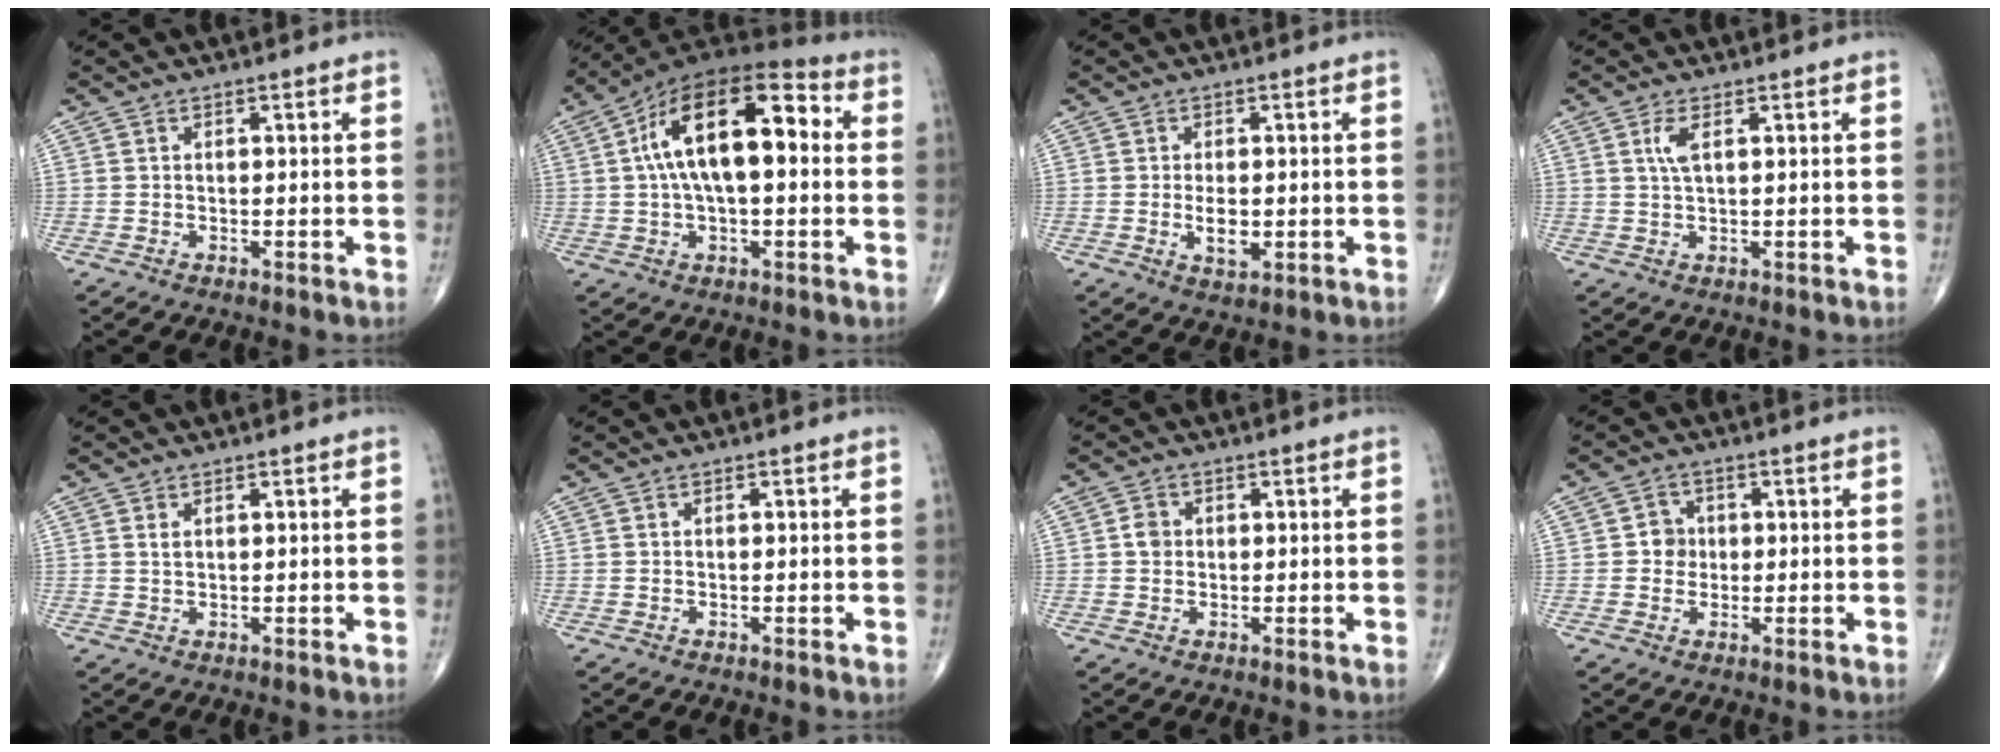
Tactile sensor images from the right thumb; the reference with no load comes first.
{"total": 18.9, "force": [2.9, 8.9, 16.4], "torque": [-0.269, 0.038, 0.036]}
{"total": 4.1, "force": [-0.5, 2.1, 3.4], "torque": [-0.056, -0.005, -0.005]}
{"total": 2.8, "force": [1.0, 0.7, 2.5], "torque": [-0.062, 0.001, 0.024]}
{"total": 1.3, "force": [0.6, 0.7, 1.0], "torque": [-0.019, 0.001, 0.015]}
{"total": 0.0}
{"total": 2.4, "force": [0.2, 2.1, 1.2], "torque": [-0.013, 0.004, 0.000]}
{"total": 3.5, "force": [0.1, 3.3, 1.3], "torque": [0.001, 0.008, -0.005]}